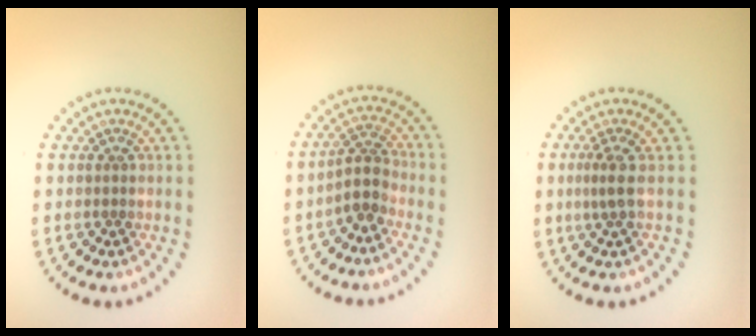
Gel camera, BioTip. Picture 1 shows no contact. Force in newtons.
{"total": 2.5, "press": 2.0, "slide": 1.5}
{"total": 1.8, "press": 1.3, "slide": 1.2}